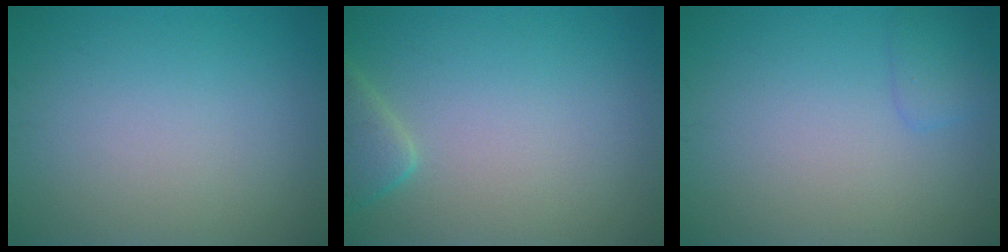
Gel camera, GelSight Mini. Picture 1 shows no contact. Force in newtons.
{"total": 2.4, "press": 2.4, "slide": 0.3}
{"total": 1.3, "press": 1.3, "slide": 0.1}